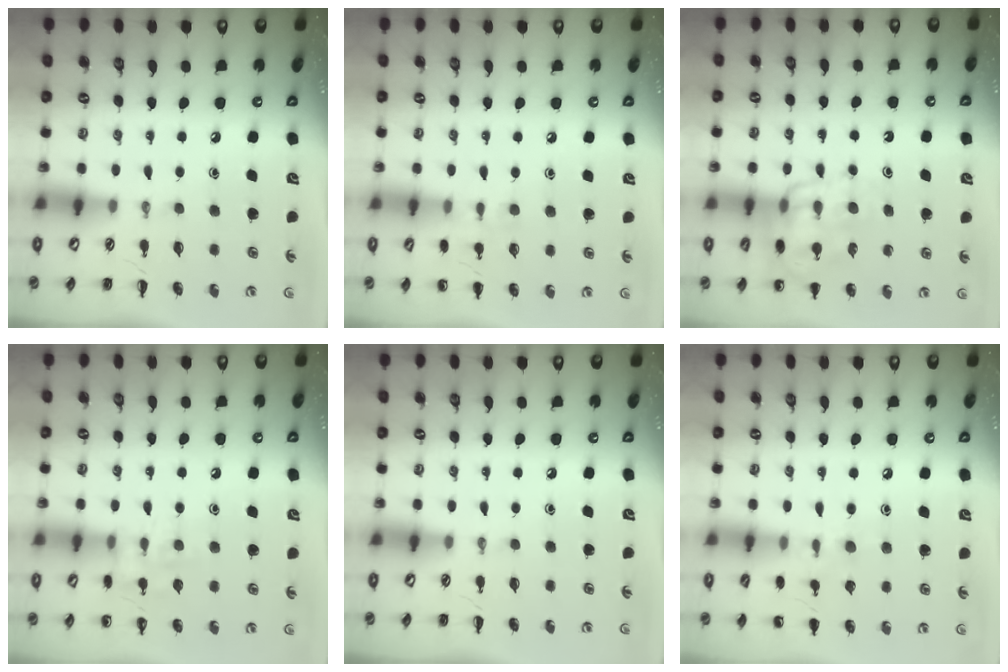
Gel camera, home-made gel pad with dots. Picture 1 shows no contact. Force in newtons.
{"total": 6.3, "press": 6.0, "slide": 2.1}
{"total": 14.3, "press": 14.1, "slide": 2.4}
{"total": 8.8, "press": 8.8, "slide": 1.0}
{"total": 0.0}
{"total": 7.8, "press": 7.6, "slide": 2.0}